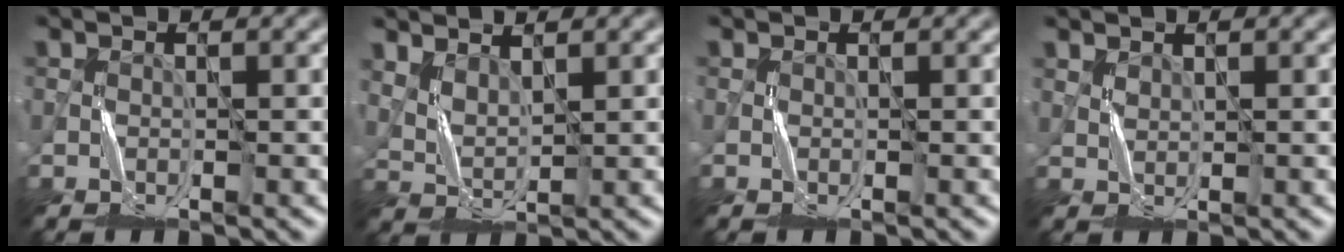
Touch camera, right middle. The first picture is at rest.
{"total": 2.3, "force": [1.7, 0.9, 1.3], "torque": [-0.038, -0.004, 0.042]}
{"total": 0.0}
{"total": 1.0, "force": [0.9, 0.4, 0.3], "torque": [-0.012, -0.002, 0.022]}